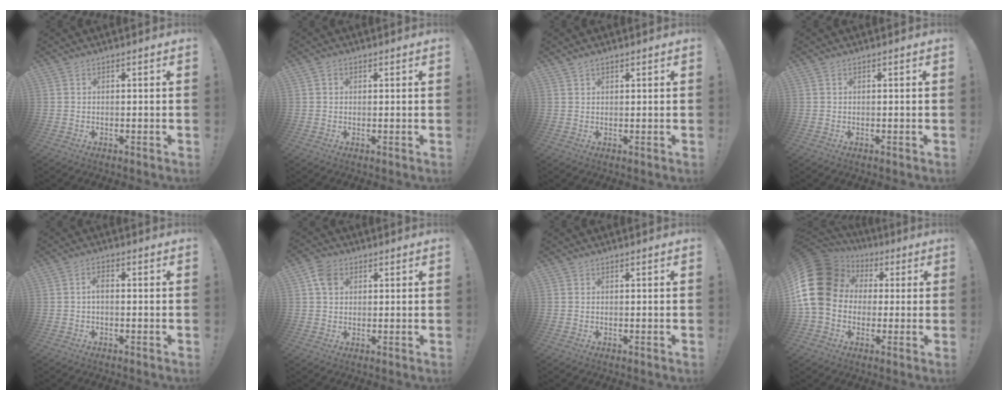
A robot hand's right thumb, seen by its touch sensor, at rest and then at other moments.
{"total": 1.3, "force": [0.3, 1.1, 0.6], "torque": [-0.006, 0.003, 0.004]}
{"total": 1.2, "force": [1.0, 0.6, 0.3], "torque": [-0.001, -0.003, 0.018]}
{"total": 0.0}
{"total": 2.6, "force": [-0.4, 1.1, 2.3], "torque": [-0.049, 0.009, -0.007]}
{"total": 5.6, "force": [1.9, 4.3, 3.0], "torque": [-0.050, 0.008, 0.038]}
{"total": 0.0}
{"total": 19.4, "force": [2.8, 15.5, 11.5], "torque": [-0.211, -0.002, 0.065]}